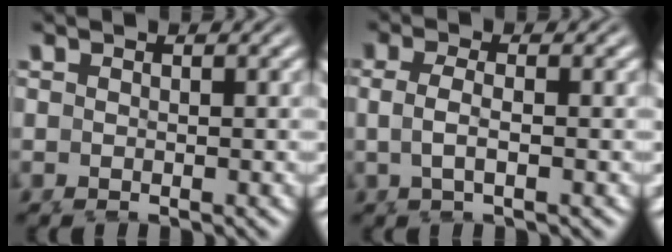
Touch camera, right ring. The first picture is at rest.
{"total": 2.2, "force": [0.5, 0.5, 2.1], "torque": [-0.050, -0.008, 0.015]}